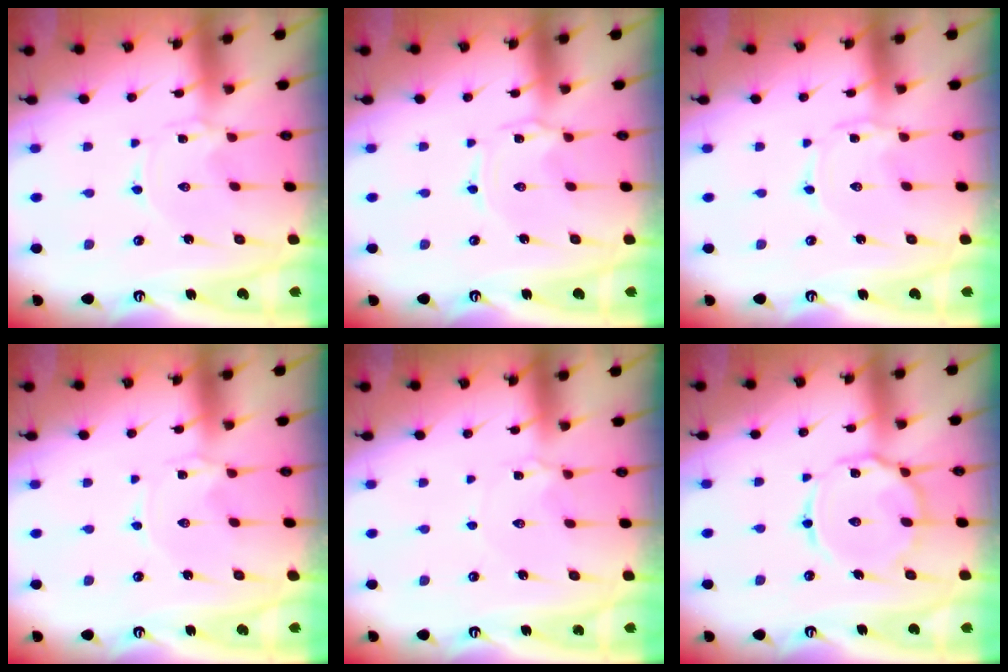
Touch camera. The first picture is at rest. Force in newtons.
{"total": 0.5, "press": 0.5, "slide": 0.1}
{"total": 0.5, "press": 0.5, "slide": 0.1}
{"total": 0.0}
{"total": 3.8, "press": 3.8, "slide": 0.5}
{"total": 11.7, "press": 11.7, "slide": 0.8}